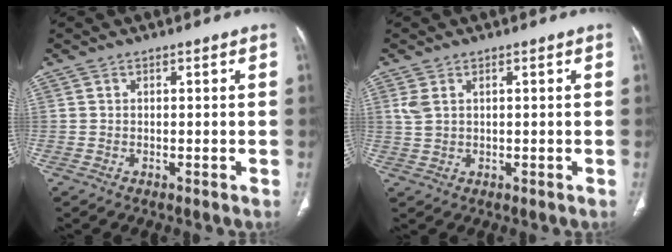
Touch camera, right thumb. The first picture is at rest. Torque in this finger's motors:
{"motor_torque": [-0.03, -0.04, 0.24, 0.53, 0.09]}